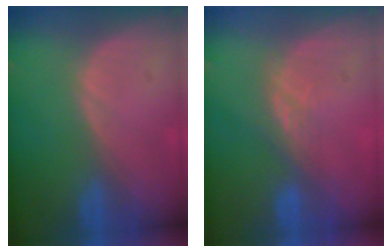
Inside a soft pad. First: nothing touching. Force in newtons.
{"total": 3.0, "press": 2.6, "slide": 1.5}